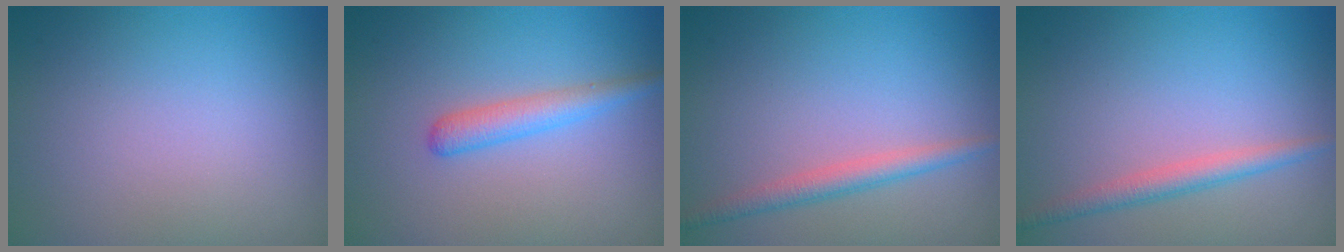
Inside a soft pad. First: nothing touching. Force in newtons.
{"total": 2.2, "press": 2.2, "slide": 0.1}
{"total": 2.2, "press": 2.1, "slide": 0.0}
{"total": 2.2, "press": 2.1, "slide": 0.0}